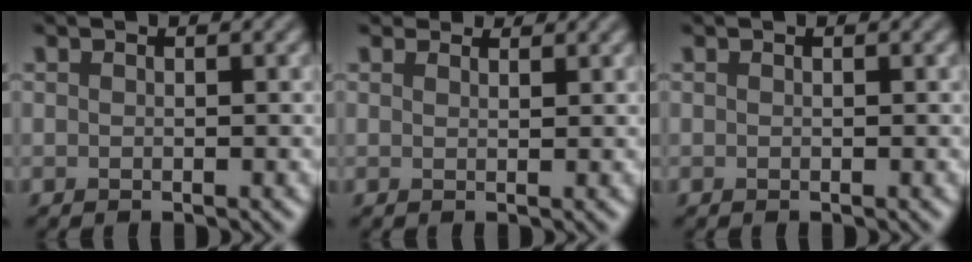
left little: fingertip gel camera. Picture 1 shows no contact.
{"total": 2.4, "force": [2.2, 0.8, 0.6], "torque": [-0.019, -0.004, 0.038]}
{"total": 0.0}